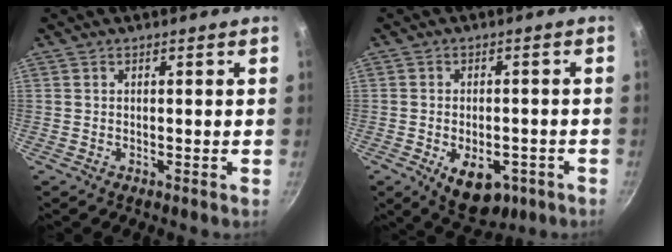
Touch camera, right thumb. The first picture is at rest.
{"total": 10.1, "force": [-4.0, 5.9, 7.2], "torque": [-0.073, 0.011, -0.042]}